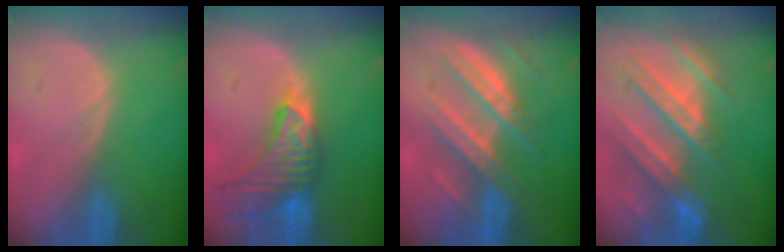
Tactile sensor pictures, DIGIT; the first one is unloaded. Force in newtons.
{"total": 8.9, "press": 8.3, "slide": 3.4}
{"total": 8.3, "press": 8.3, "slide": 0.3}
{"total": 10.5, "press": 9.6, "slide": 4.2}